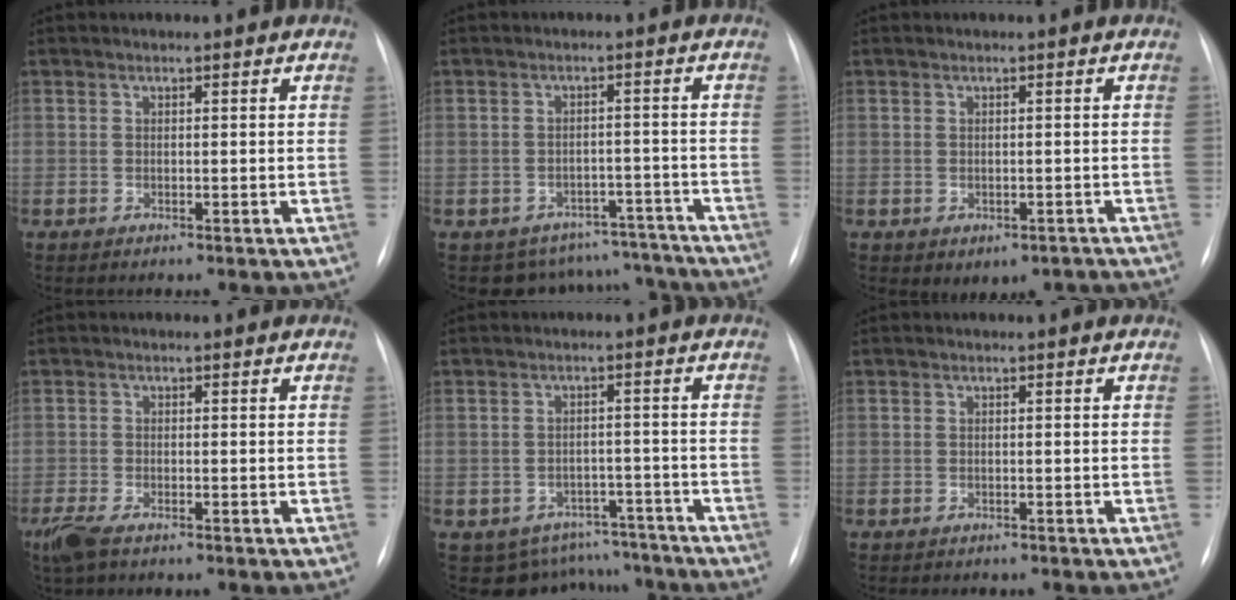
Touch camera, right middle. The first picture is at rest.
{"total": 10.0, "force": [-8.9, 4.5, -0.4], "torque": [0.024, 0.040, -0.102]}
{"total": 4.5, "force": [-3.1, 2.9, 1.6], "torque": [-0.009, 0.015, -0.031]}
{"total": 4.0, "force": [-2.7, 1.2, 2.6], "torque": [-0.064, -0.012, -0.049]}
{"total": 9.5, "force": [-8.0, 5.1, 0.1], "torque": [0.010, 0.032, -0.094]}
{"total": 1.6, "force": [-1.4, 0.5, 0.4], "torque": [-0.008, -0.003, -0.017]}